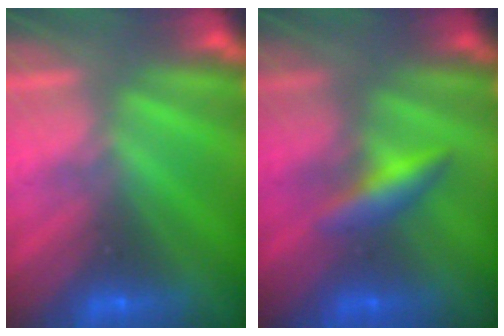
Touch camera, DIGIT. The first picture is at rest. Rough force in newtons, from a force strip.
{"total": 2.5}